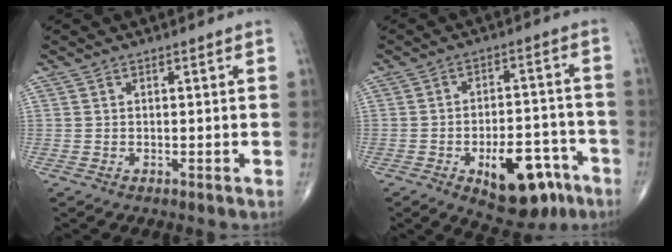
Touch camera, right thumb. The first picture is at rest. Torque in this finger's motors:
{"motor_torque": [2.67, 1.89, 0.53, -0.72, 0.11]}